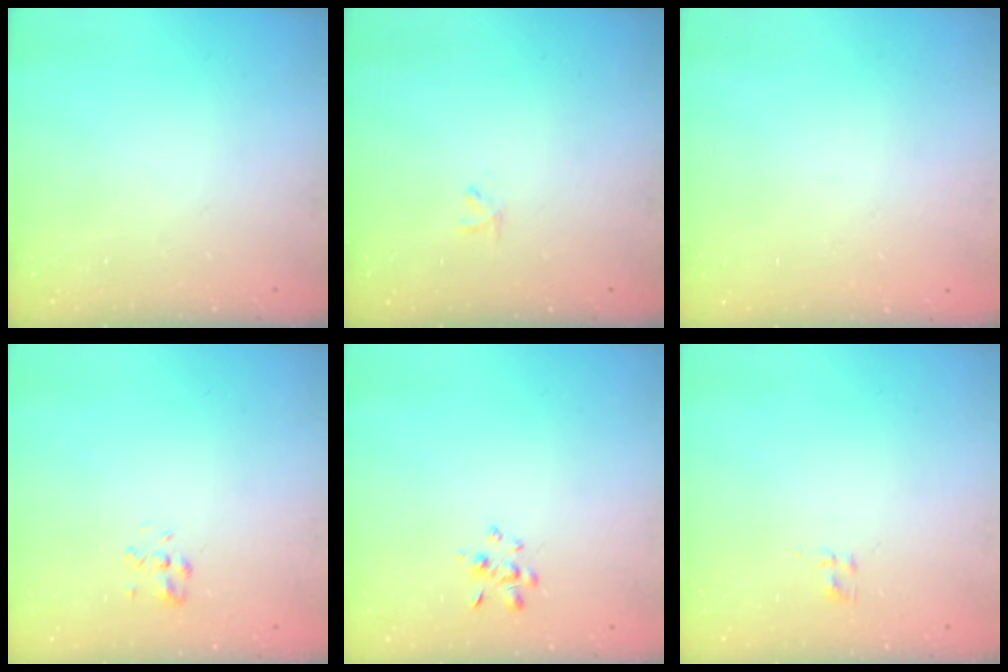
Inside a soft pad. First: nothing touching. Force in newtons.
{"total": 0.0}
{"total": 1.6, "press": 1.6, "slide": 0.2}
{"total": 1.4, "press": 1.2, "slide": 0.7}
{"total": 2.3, "press": 2.2, "slide": 0.7}
{"total": 1.9, "press": 1.5, "slide": 1.1}